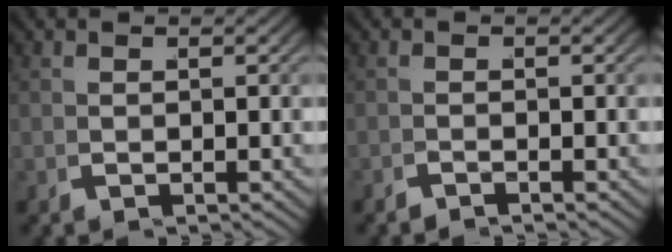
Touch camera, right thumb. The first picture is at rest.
{"total": 0.7, "force": [-0.6, -0.2, -0.3], "torque": [0.012, 0.001, -0.015]}